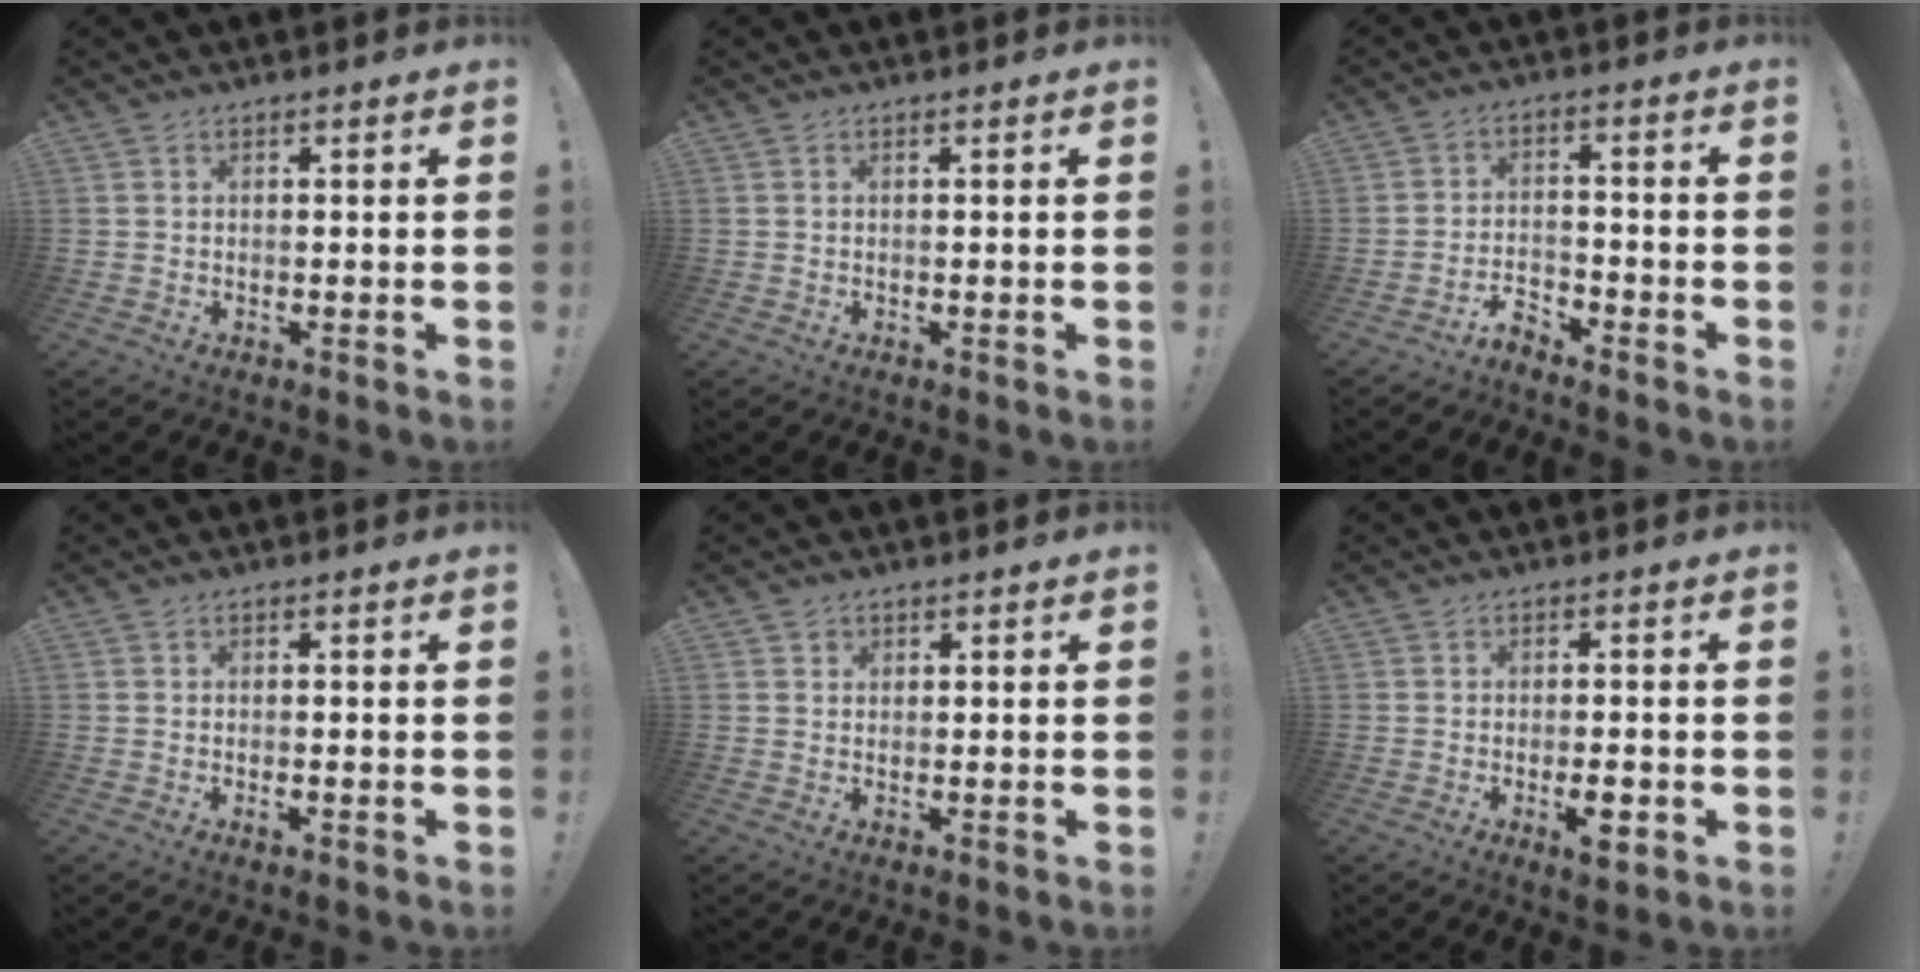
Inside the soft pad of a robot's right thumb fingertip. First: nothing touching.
{"total": 0.0}
{"total": 4.9, "force": [-4.7, 0.8, 1.1], "torque": [-0.032, 0.014, -0.088]}
{"total": 1.0, "force": [-0.6, 0.1, 0.8], "torque": [-0.020, 0.002, -0.009]}
{"total": 1.4, "force": [0.8, 1.1, 0.2], "torque": [-0.003, -0.002, 0.015]}
{"total": 4.9, "force": [-2.1, 1.3, 4.2], "torque": [-0.059, 0.003, -0.031]}